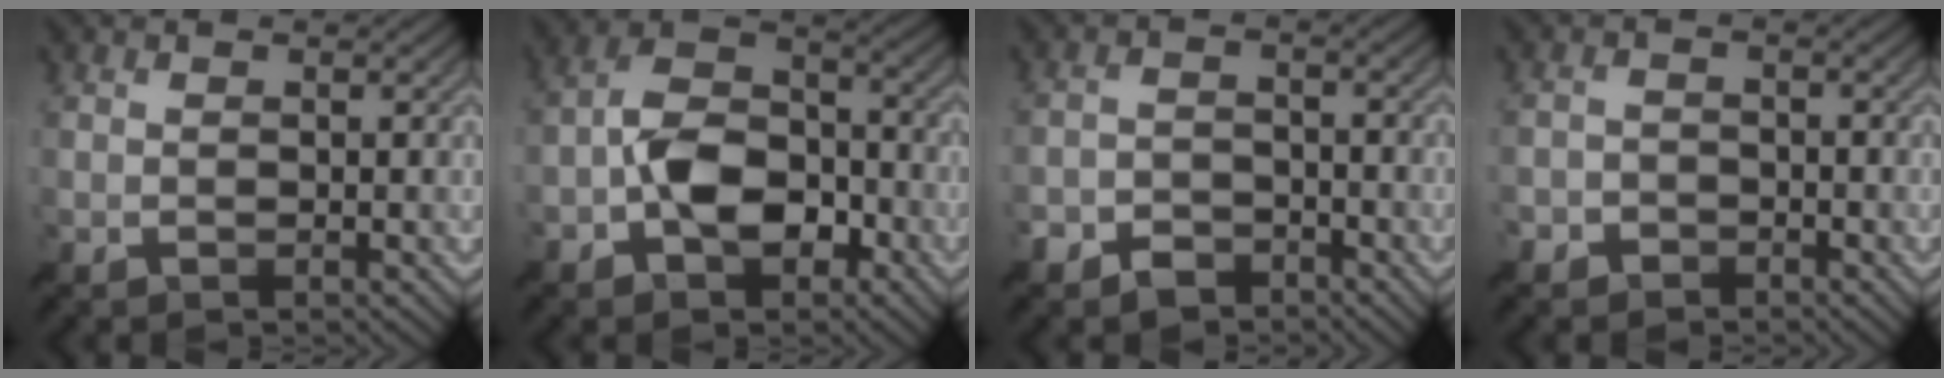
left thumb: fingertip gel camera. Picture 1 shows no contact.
{"total": 8.7, "force": [-3.2, 4.8, 6.5], "torque": [-0.123, 0.015, -0.072]}
{"total": 4.1, "force": [-3.3, 2.0, 1.3], "torque": [-0.022, -0.002, -0.067]}
{"total": 2.5, "force": [-2.0, 1.6, 0.2], "torque": [0.005, 0.003, -0.044]}